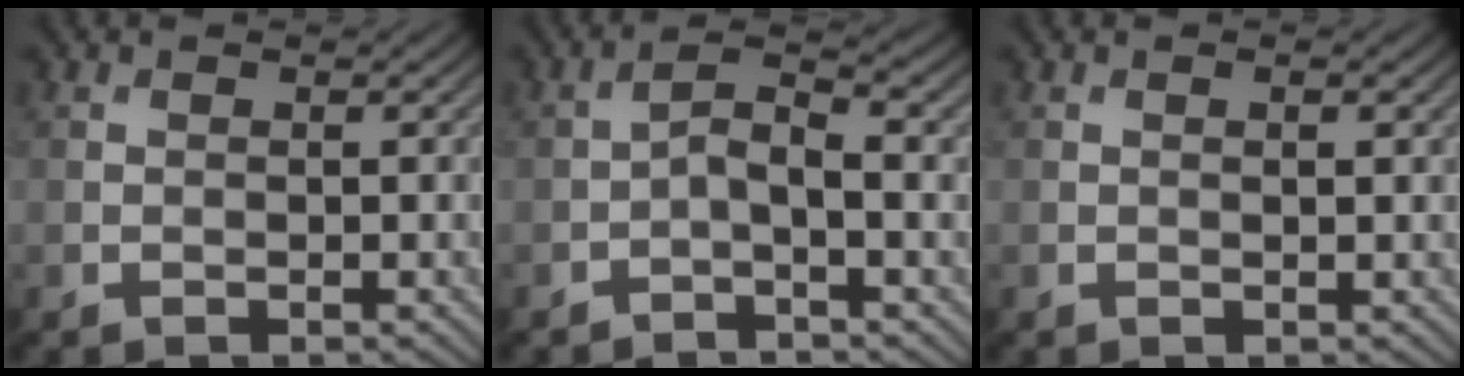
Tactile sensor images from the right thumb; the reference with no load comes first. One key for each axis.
{"total": 2.7, "fx": -0.8, "fy": 0.8, "fz": 2.5, "tx": -0.049, "ty": 0.010, "tz": -0.017}
{"total": 0.8, "fx": 0.2, "fy": 0.1, "fz": 0.8, "tx": -0.011, "ty": -0.001, "tz": 0.004}